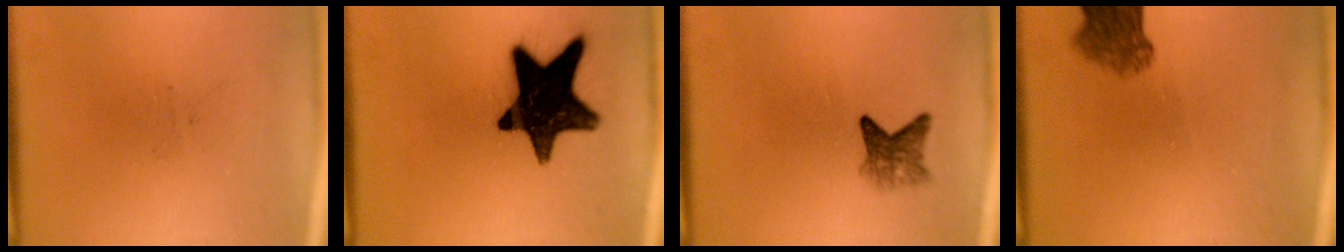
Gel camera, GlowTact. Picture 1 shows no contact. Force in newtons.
{"total": 16.6}
{"total": 3.0}
{"total": 5.4}